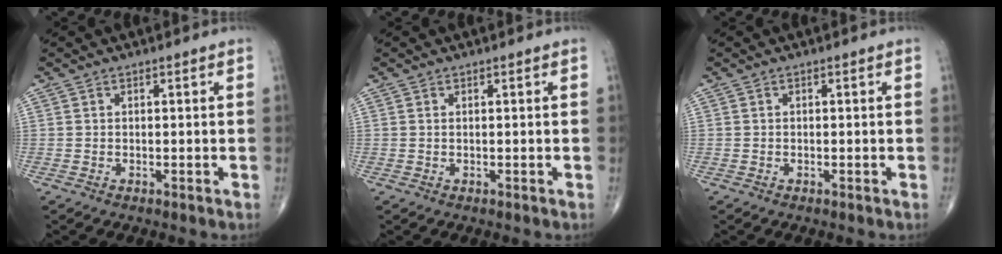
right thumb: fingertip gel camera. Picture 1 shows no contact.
{"total": 0.0}
{"total": 0.0}